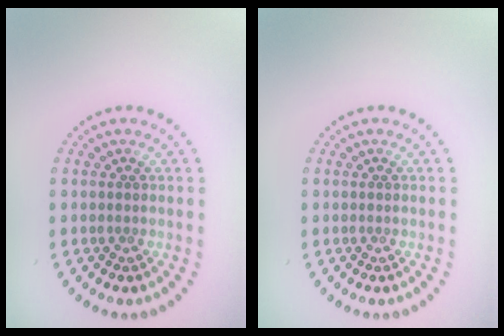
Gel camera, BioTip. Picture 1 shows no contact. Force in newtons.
{"total": 0.0}